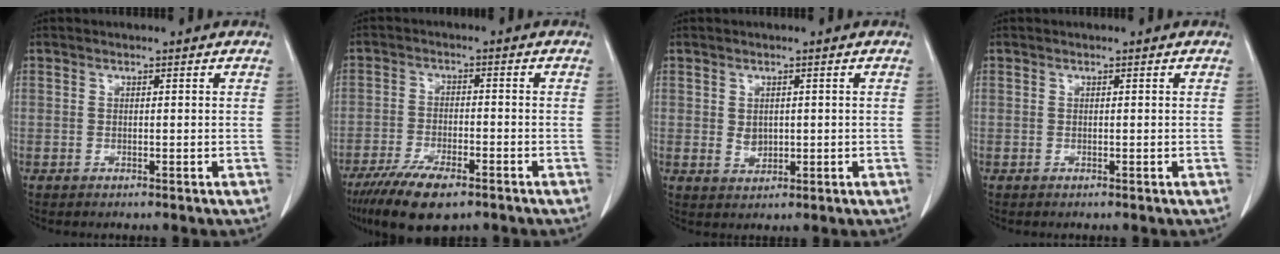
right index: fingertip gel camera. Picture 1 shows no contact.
{"total": 10.2, "force": [-7.0, 3.1, 6.8], "torque": [-0.118, -0.015, -0.117]}
{"total": 2.7, "force": [0.1, 2.1, 1.6], "torque": [-0.029, 0.003, 0.012]}
{"total": 0.0}